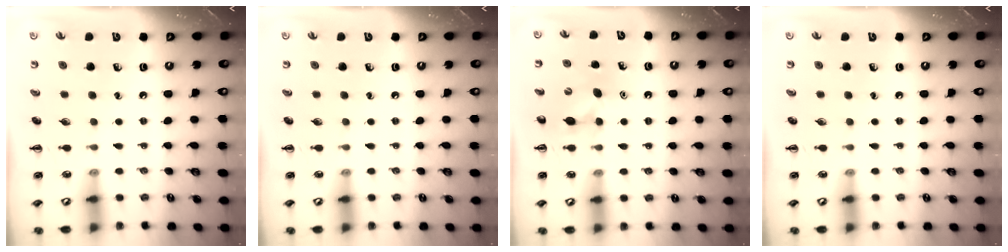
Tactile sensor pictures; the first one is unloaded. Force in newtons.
{"total": 0.0}
{"total": 6.8, "press": 6.7, "slide": 1.3}
{"total": 0.0}